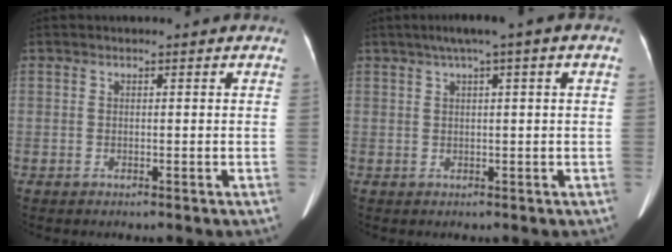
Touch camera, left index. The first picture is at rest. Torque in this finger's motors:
{"motor_torque": [0.83, -1.31, 0.46, 0.04]}